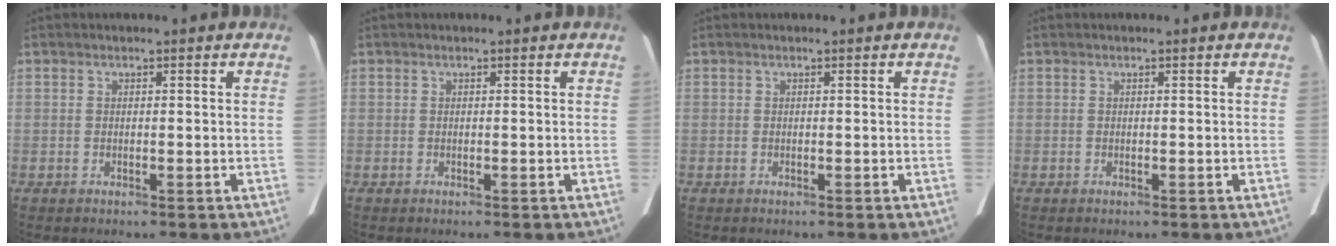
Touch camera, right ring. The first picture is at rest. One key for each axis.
{"total": 0.0}
{"total": 0.0}
{"total": 0.0}